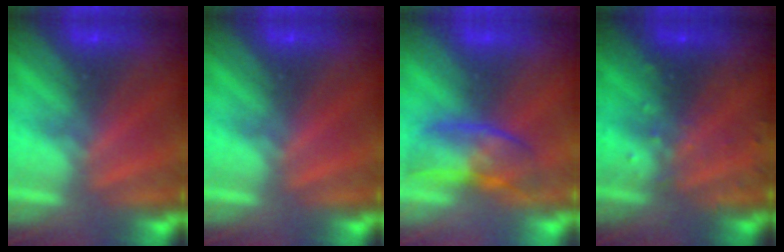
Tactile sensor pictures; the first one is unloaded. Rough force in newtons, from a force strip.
{"total": 0.0}
{"total": 2.7}
{"total": 3.1}